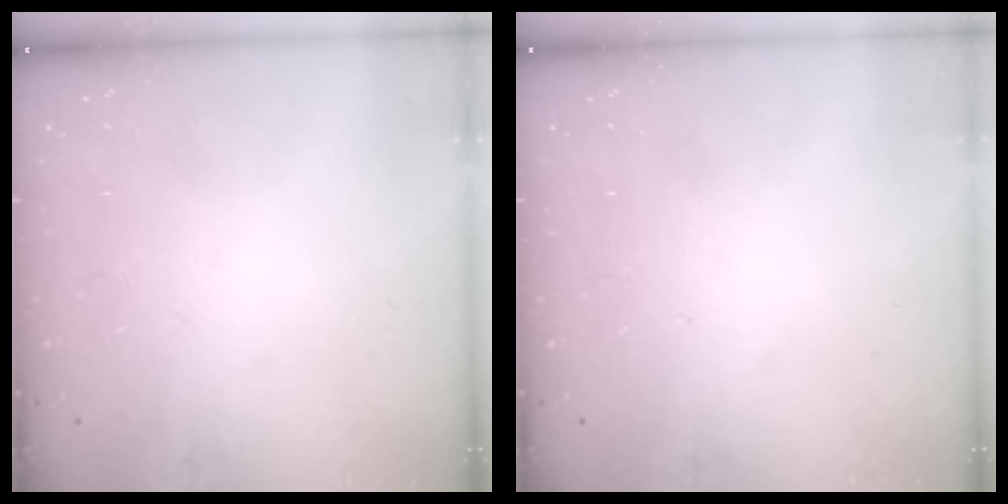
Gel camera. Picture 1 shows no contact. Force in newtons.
{"total": 0.0}